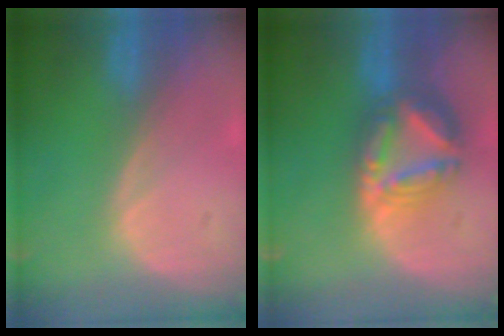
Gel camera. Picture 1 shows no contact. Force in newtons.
{"total": 8.2, "press": 7.1, "slide": 4.1}